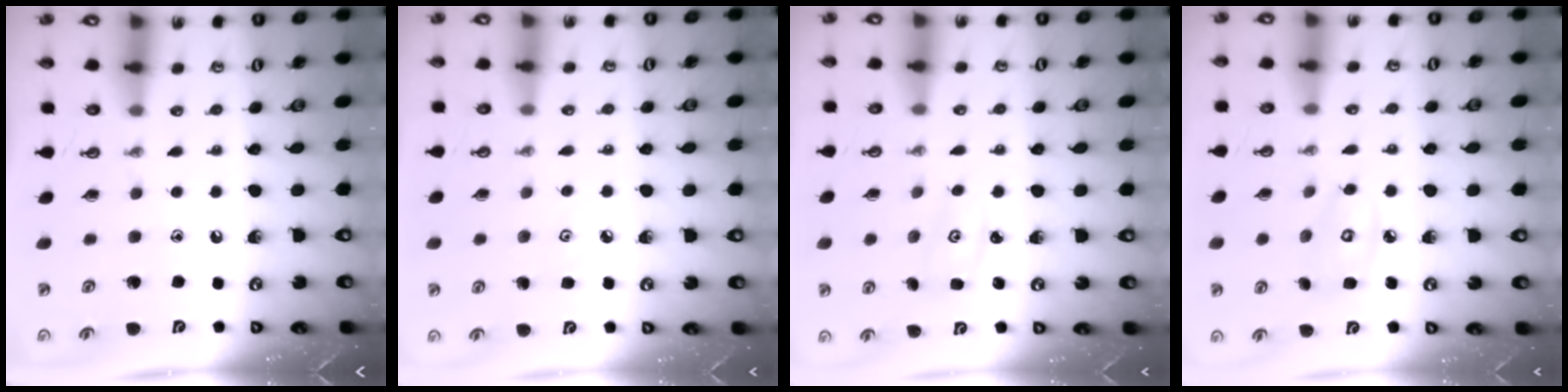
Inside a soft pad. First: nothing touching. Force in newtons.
{"total": 3.3, "press": 3.3, "slide": 0.4}
{"total": 1.5, "press": 1.5, "slide": 0.1}
{"total": 4.9, "press": 4.9, "slide": 0.2}